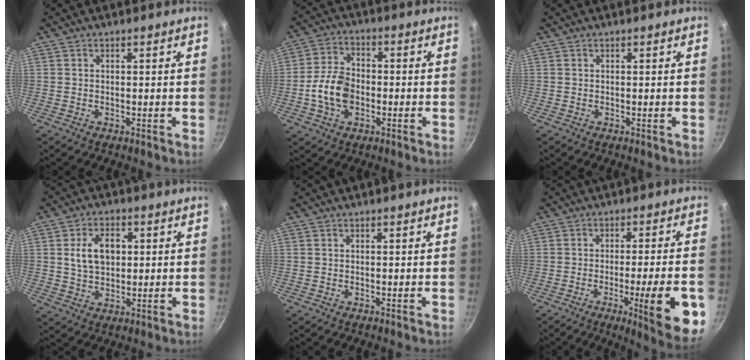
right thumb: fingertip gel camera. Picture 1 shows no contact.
{"total": 9.4, "force": [-2.1, 6.5, 6.5], "torque": [-0.107, 0.023, -0.045]}
{"total": 0.0}
{"total": 8.3, "force": [1.5, 5.6, 5.9], "torque": [-0.086, 0.004, 0.025]}
{"total": 0.0}
{"total": 14.8, "force": [-4.6, 2.2, 13.8], "torque": [-0.173, 0.012, -0.059]}